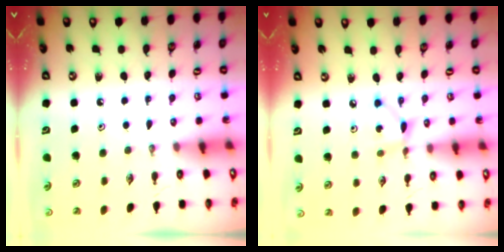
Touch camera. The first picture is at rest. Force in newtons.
{"total": 3.1, "press": 3.1, "slide": 0.2}